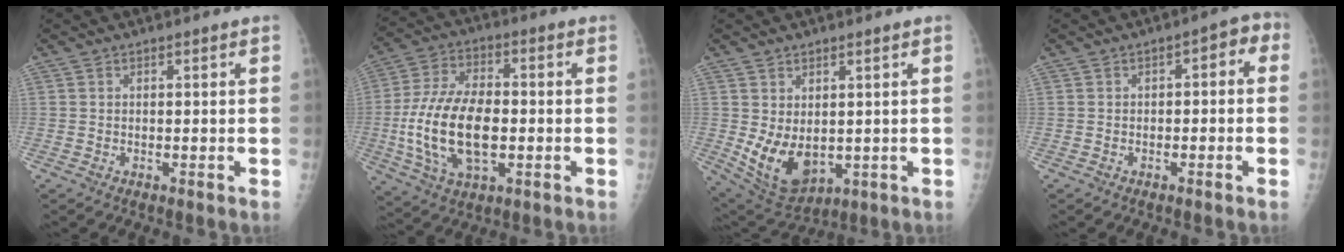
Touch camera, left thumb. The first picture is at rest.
{"total": 17.7, "force": [-2.4, 9.5, 14.7], "torque": [-0.284, 0.010, -0.038]}
{"total": 9.8, "force": [-0.2, 6.5, 7.3], "torque": [-0.104, -0.017, 0.022]}
{"total": 4.0, "force": [-0.5, 2.5, 3.0], "torque": [-0.018, 0.031, -0.015]}